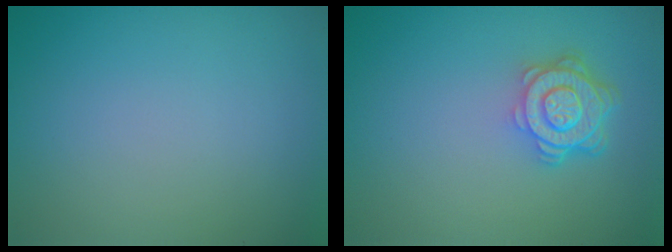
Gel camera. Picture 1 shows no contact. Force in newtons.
{"total": 4.6, "press": 3.6, "slide": 2.9}